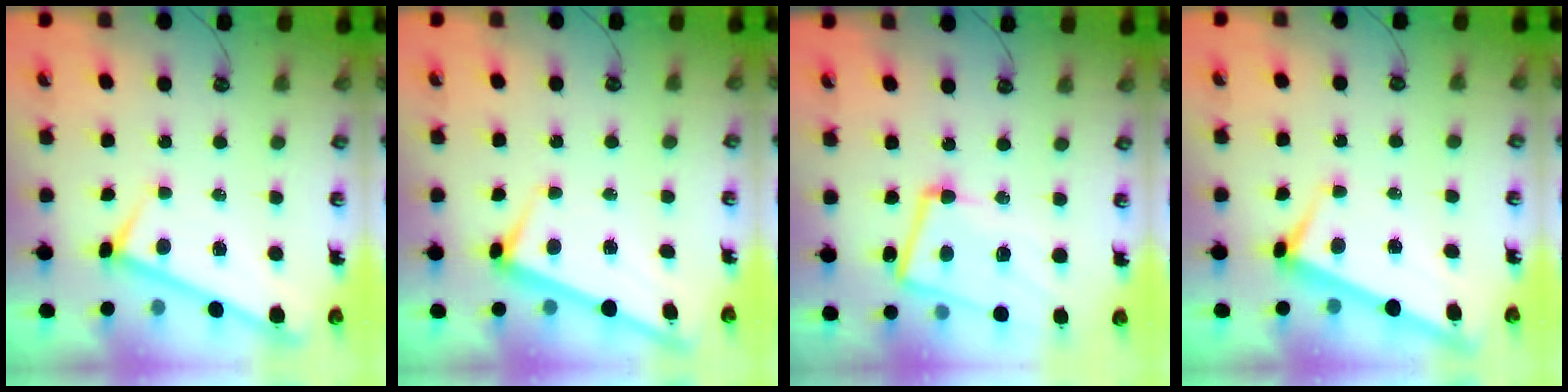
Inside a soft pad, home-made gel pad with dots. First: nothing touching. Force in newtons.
{"total": 2.5, "press": 2.5, "slide": 0.2}
{"total": 8.2, "press": 8.0, "slide": 1.8}
{"total": 2.9, "press": 2.7, "slide": 0.9}